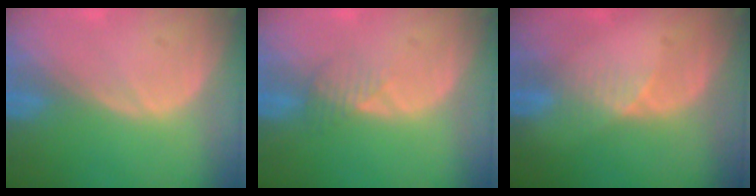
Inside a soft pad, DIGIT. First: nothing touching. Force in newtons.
{"total": 2.1, "press": 2.1, "slide": 0.2}
{"total": 2.6, "press": 2.2, "slide": 1.4}